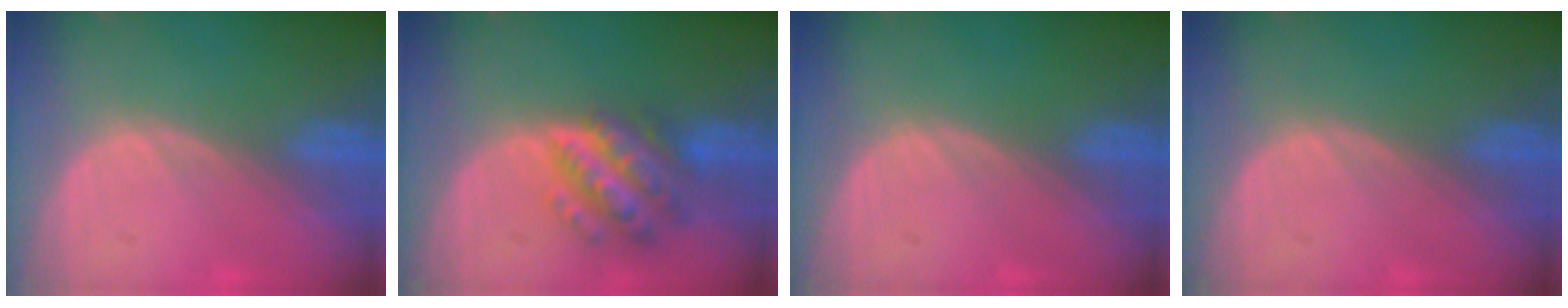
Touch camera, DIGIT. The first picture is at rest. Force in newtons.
{"total": 7.7, "press": 7.7, "slide": 0.5}
{"total": 0.0}
{"total": 0.0}